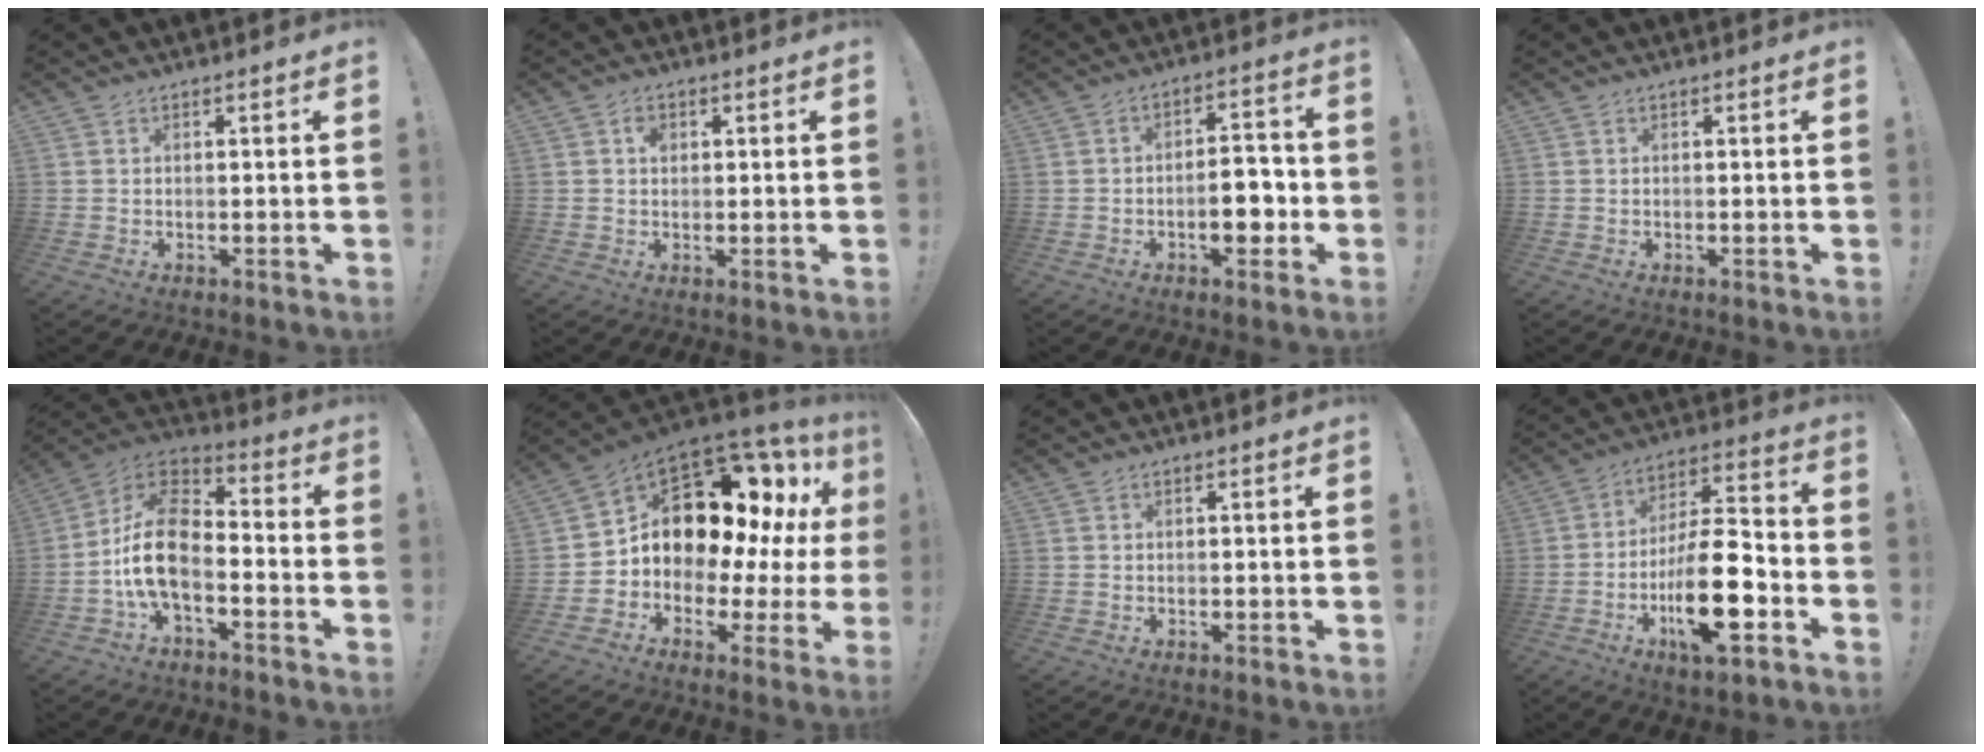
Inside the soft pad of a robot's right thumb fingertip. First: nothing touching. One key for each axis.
{"total": 2.7, "fx": 0.8, "fy": 2.1, "fz": 1.4, "tx": -0.012, "ty": 0.000, "tz": 0.010}
{"total": 9.6, "fx": -2.9, "fy": 4.8, "fz": 7.7, "tx": -0.096, "ty": 0.020, "tz": -0.048}
{"total": 0.0}
{"total": 15.0, "fx": -4.9, "fy": 8.8, "fz": 11.1, "tx": -0.193, "ty": 0.026, "tz": -0.081}
{"total": 15.9, "fx": 6.5, "fy": 10.1, "fz": 10.4, "tx": -0.140, "ty": -0.052, "tz": 0.139}
{"total": 0.0}
{"total": 19.2, "fx": -7.4, "fy": 7.1, "fz": 16.3, "tx": -0.276, "ty": 0.035, "tz": -0.116}